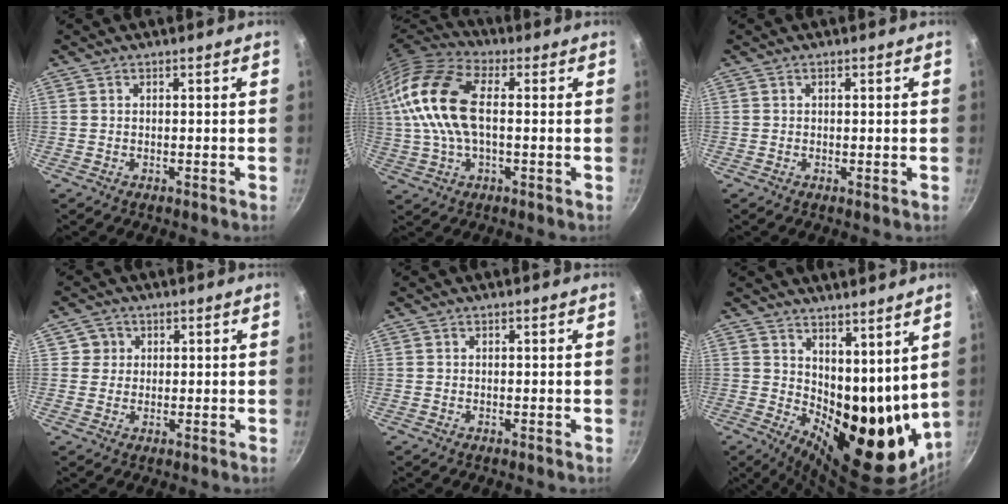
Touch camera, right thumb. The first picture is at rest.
{"total": 17.1, "force": [1.8, 9.2, 14.3], "torque": [-0.287, 0.027, 0.017]}
{"total": 0.6, "force": [0.1, 0.3, 0.6], "torque": [-0.009, -0.001, 0.000]}
{"total": 3.1, "force": [0.8, 3.0, 0.3], "torque": [0.021, 0.005, 0.006]}
{"total": 0.0}
{"total": 18.1, "force": [6.8, 9.6, 13.8], "torque": [-0.156, -0.059, 0.128]}